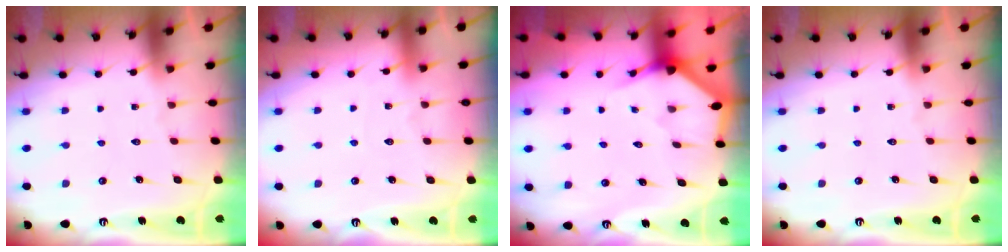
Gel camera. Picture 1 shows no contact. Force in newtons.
{"total": 2.9, "press": 2.9, "slide": 0.3}
{"total": 2.4, "press": 2.4, "slide": 0.2}
{"total": 0.0}